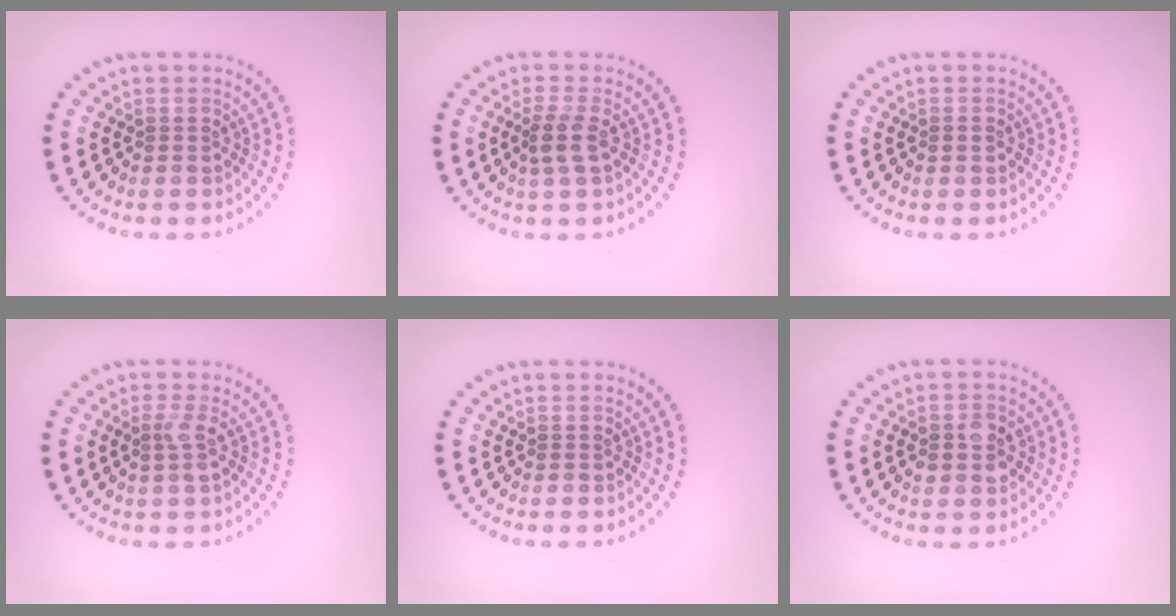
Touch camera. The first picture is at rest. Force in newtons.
{"total": 2.1, "press": 1.6, "slide": 1.3}
{"total": 0.8, "press": 0.8, "slide": 0.2}
{"total": 1.4, "press": 1.1, "slide": 0.9}
{"total": 0.0}
{"total": 2.7, "press": 2.7, "slide": 0.1}